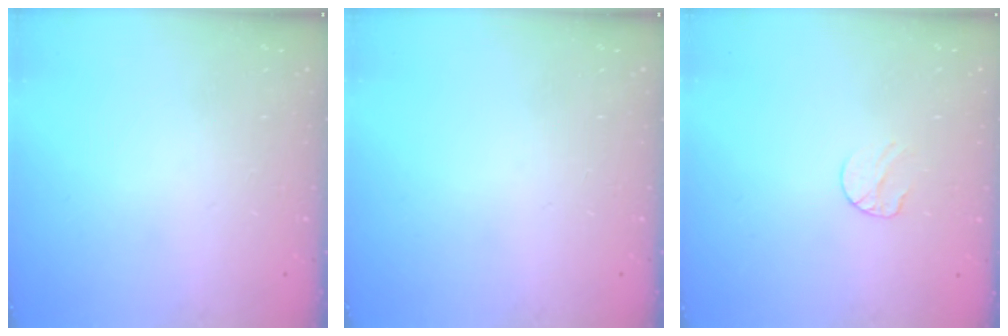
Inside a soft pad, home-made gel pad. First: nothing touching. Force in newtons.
{"total": 0.0}
{"total": 5.7, "press": 5.6, "slide": 0.6}